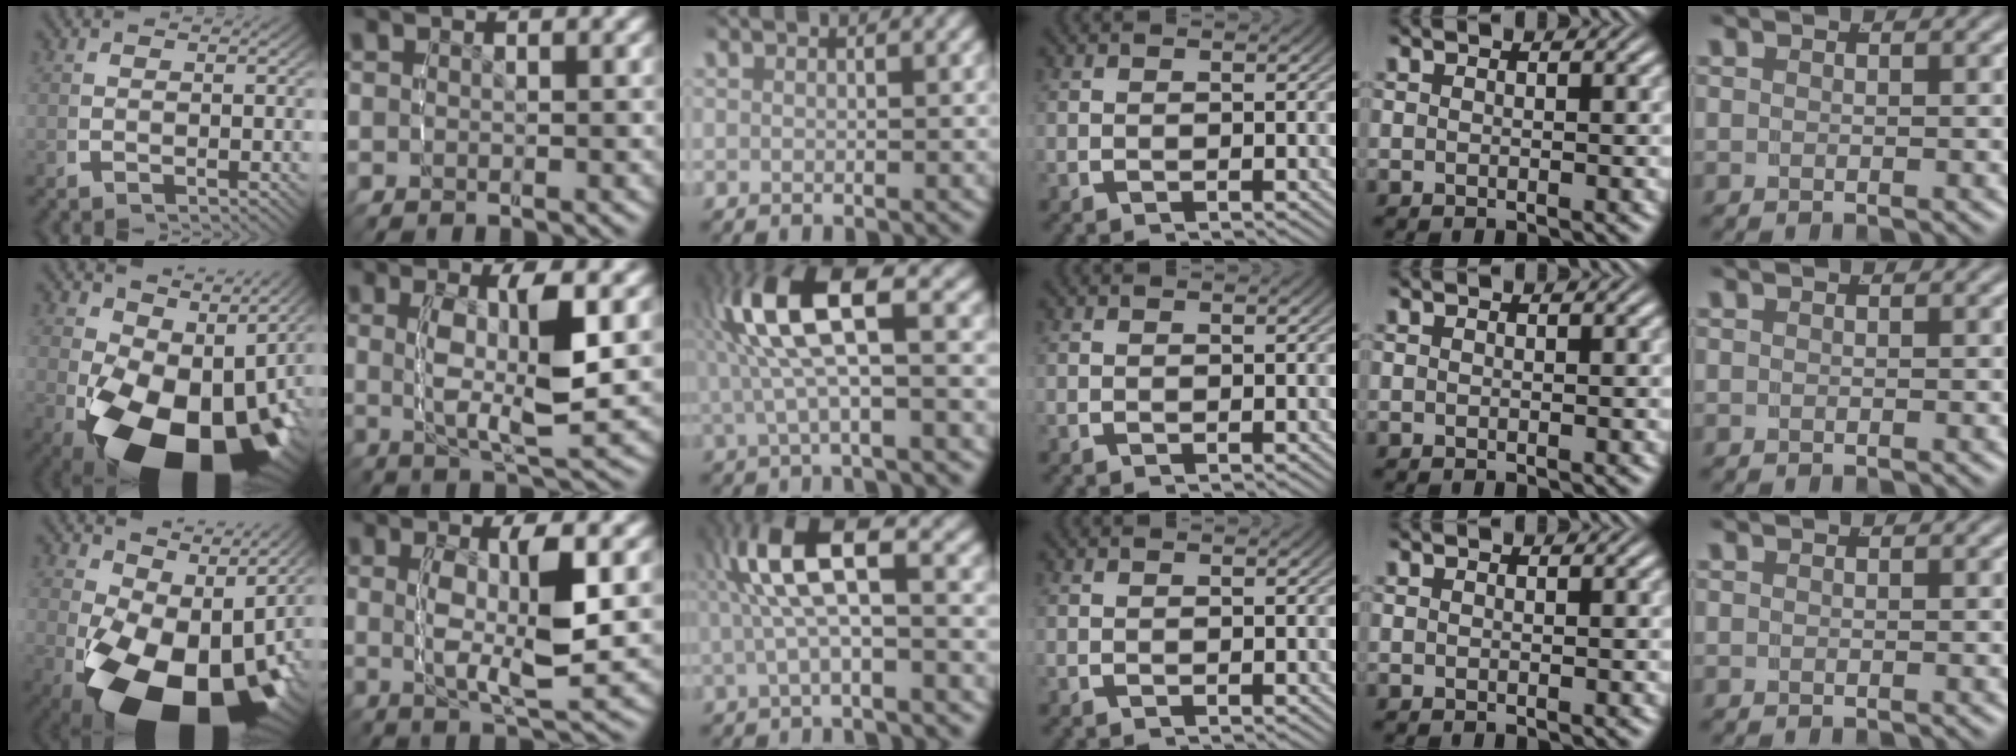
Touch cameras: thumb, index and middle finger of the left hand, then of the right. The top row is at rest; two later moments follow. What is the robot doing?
{"motion": "lift_and_place", "object": "legos"}